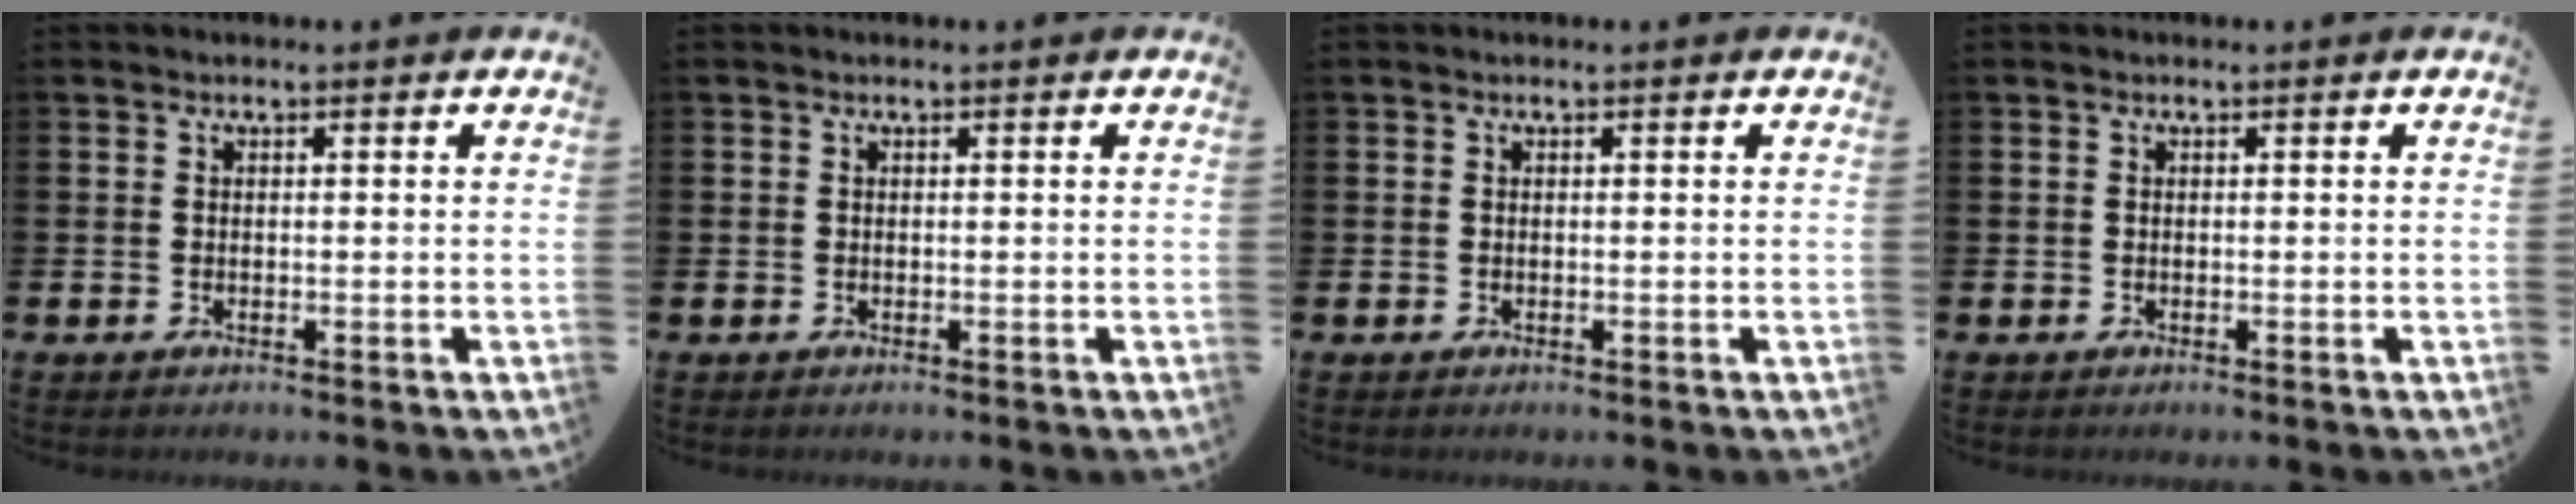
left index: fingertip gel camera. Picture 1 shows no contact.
{"total": 0.0}
{"total": 0.0}
{"total": 0.0}